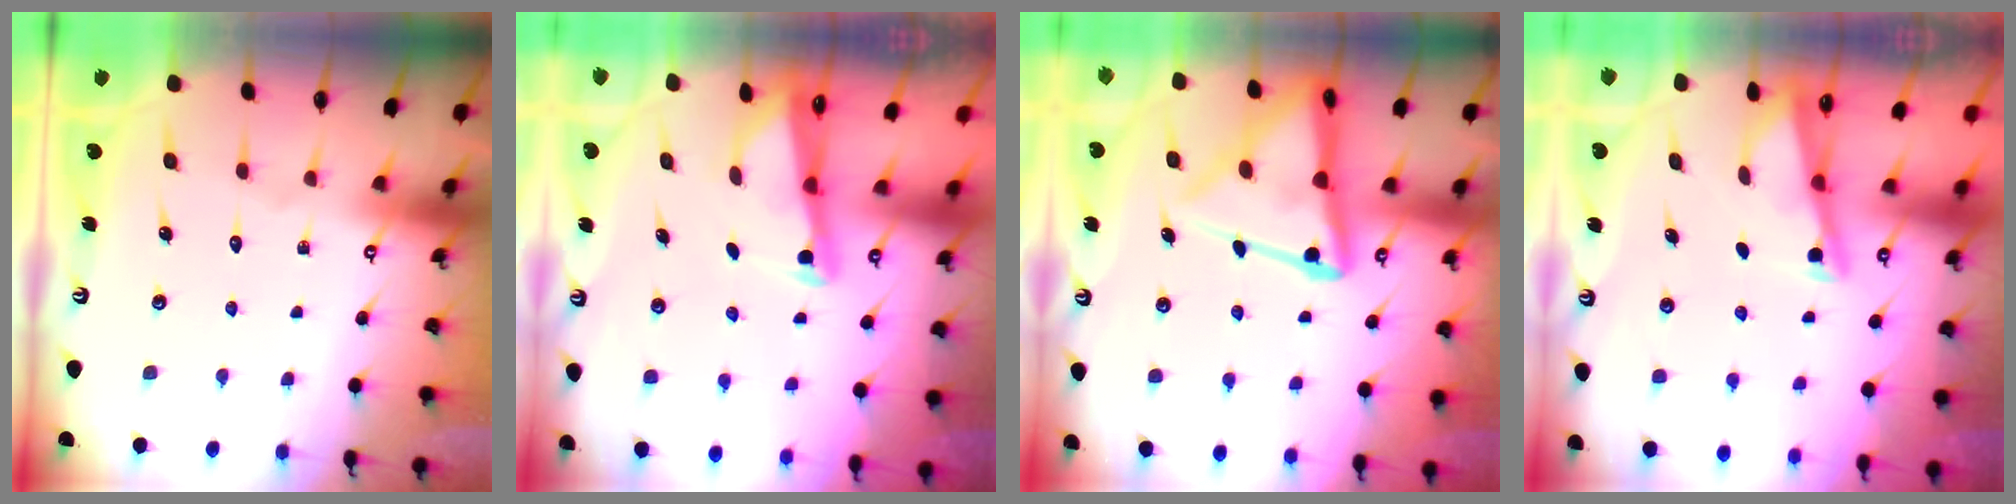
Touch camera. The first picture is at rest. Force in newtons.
{"total": 2.5, "press": 2.5, "slide": 0.2}
{"total": 13.6, "press": 13.5, "slide": 1.4}
{"total": 2.9, "press": 2.9, "slide": 0.3}